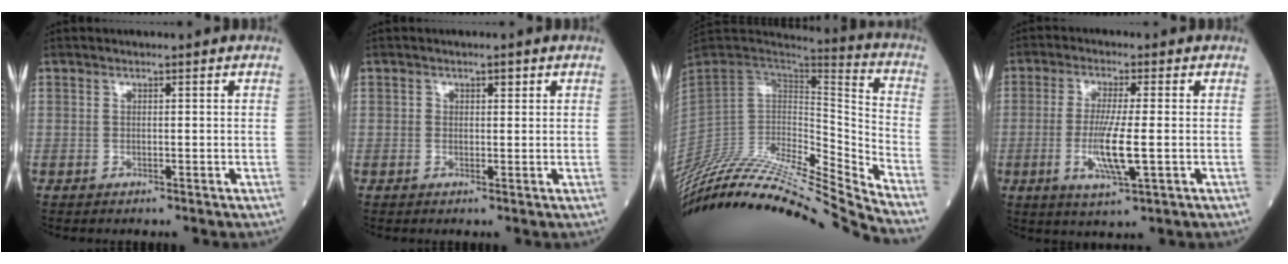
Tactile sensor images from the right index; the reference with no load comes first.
{"total": 1.1, "force": [0.5, 0.7, 0.6], "torque": [-0.005, 0.003, 0.006]}
{"total": 30.6, "force": [-28.4, -0.5, 11.2], "torque": [-0.187, -0.028, -0.452]}
{"total": 7.5, "force": [-1.4, 0.4, 7.4], "torque": [-0.147, -0.017, -0.028]}